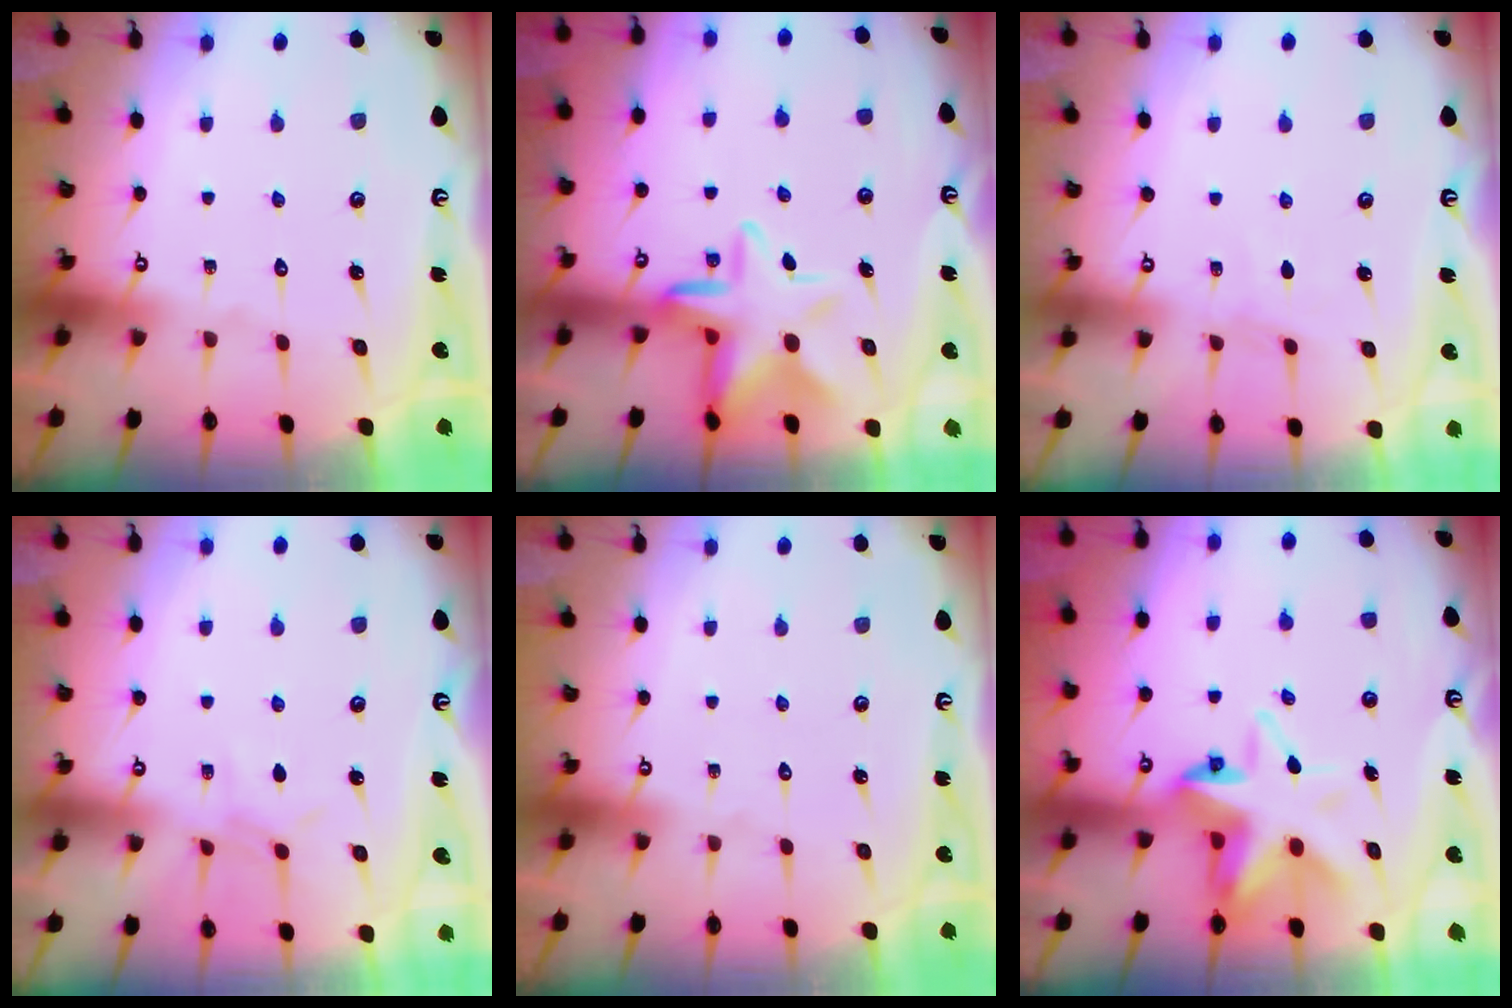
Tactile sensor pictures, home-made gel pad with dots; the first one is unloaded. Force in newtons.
{"total": 10.7, "press": 10.4, "slide": 2.1}
{"total": 2.6, "press": 2.6, "slide": 0.3}
{"total": 5.1, "press": 5.0, "slide": 0.3}
{"total": 0.0}
{"total": 9.9, "press": 9.7, "slide": 1.9}